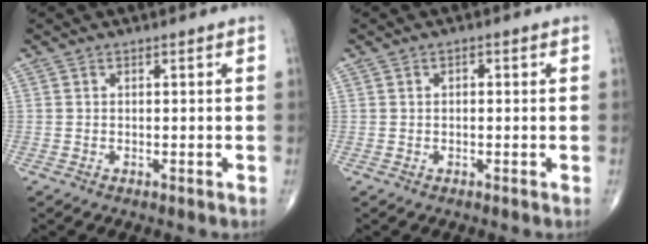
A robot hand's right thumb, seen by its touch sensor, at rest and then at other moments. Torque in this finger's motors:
{"motor_torque": [-0.23, -0.11, 0.00, 0.18, -0.06]}